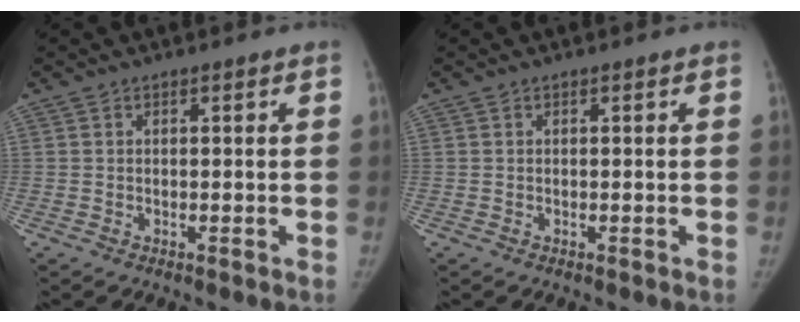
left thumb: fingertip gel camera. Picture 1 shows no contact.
{"total": 0.0}